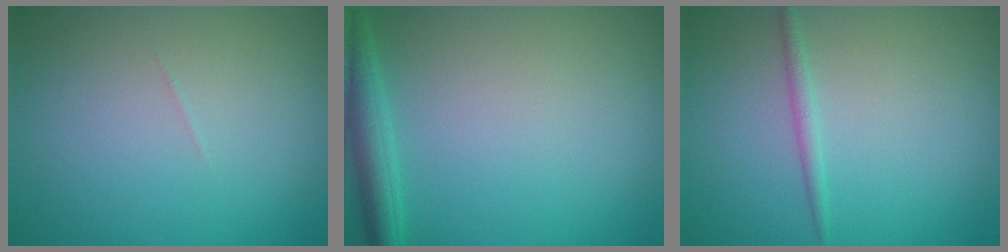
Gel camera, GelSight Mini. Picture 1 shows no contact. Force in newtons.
{"total": 3.0, "press": 3.0, "slide": 0.2}
{"total": 1.1, "press": 1.1, "slide": 0.1}